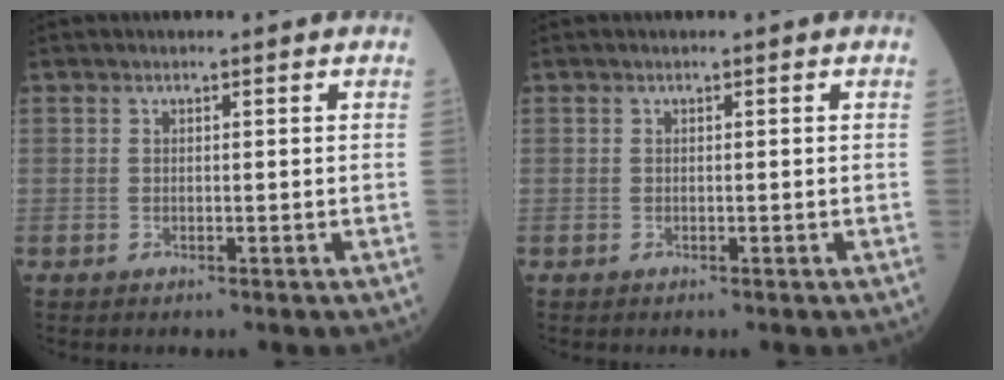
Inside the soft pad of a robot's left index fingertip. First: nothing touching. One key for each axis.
{"total": 0.0}